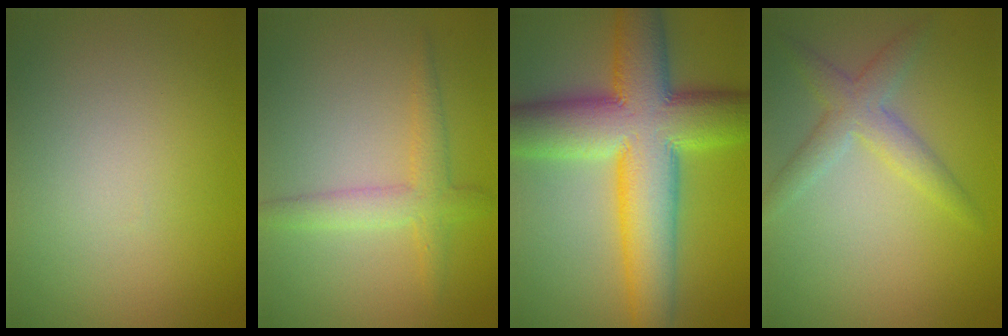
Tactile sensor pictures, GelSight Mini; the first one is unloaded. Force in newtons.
{"total": 2.9, "press": 2.9, "slide": 0.1}
{"total": 13.3, "press": 13.3, "slide": 0.3}
{"total": 3.1, "press": 3.1, "slide": 0.1}